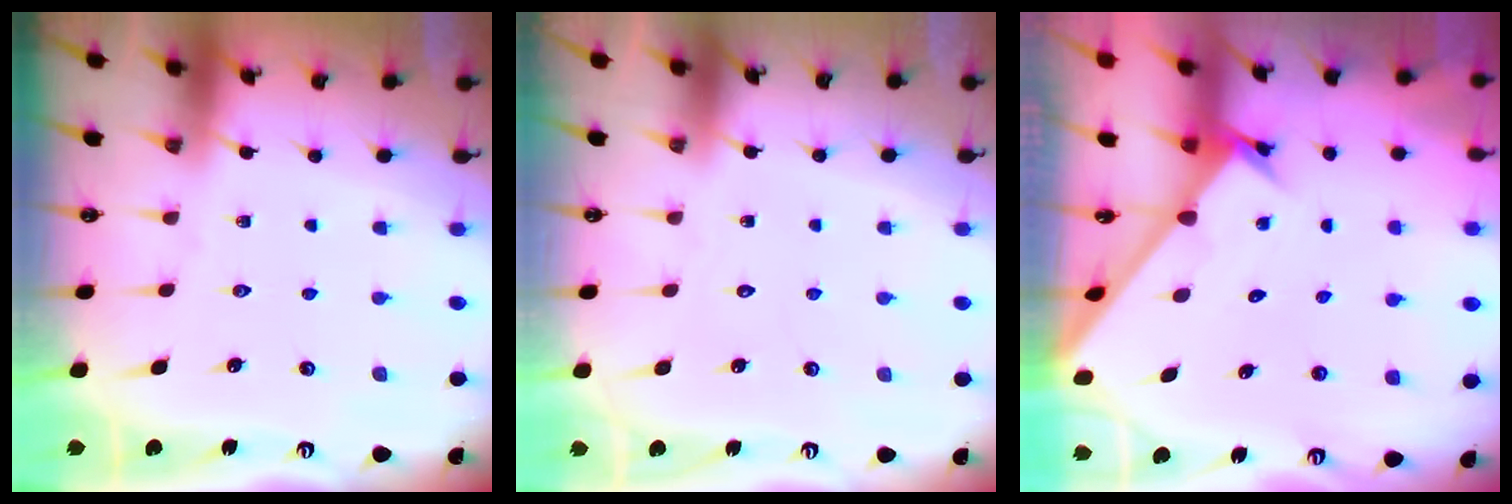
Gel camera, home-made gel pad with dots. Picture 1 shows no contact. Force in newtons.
{"total": 1.8, "press": 1.8, "slide": 0.1}
{"total": 1.8, "press": 1.8, "slide": 0.1}